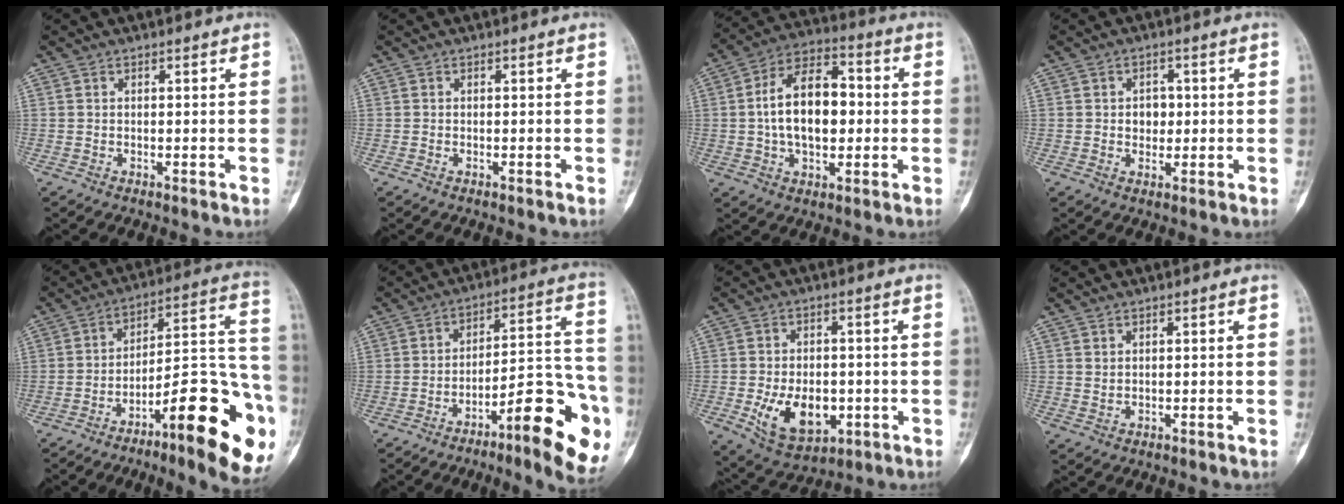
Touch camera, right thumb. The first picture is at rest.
{"total": 0.0}
{"total": 15.1, "force": [0.1, 9.0, 12.1], "torque": [-0.183, 0.028, -0.004]}
{"total": 3.6, "force": [0.1, 2.8, 2.2], "torque": [-0.009, 0.004, 0.001]}
{"total": 23.6, "force": [-10.9, 5.8, 20.1], "torque": [-0.228, 0.077, -0.158]}
{"total": 17.1, "force": [-8.0, 4.2, 14.6], "torque": [-0.181, 0.058, -0.112]}
{"total": 11.9, "force": [-2.9, 7.7, 8.6], "torque": [-0.115, 0.000, -0.029]}
{"total": 0.8, "force": [0.5, 0.4, 0.5], "torque": [-0.005, -0.002, 0.011]}